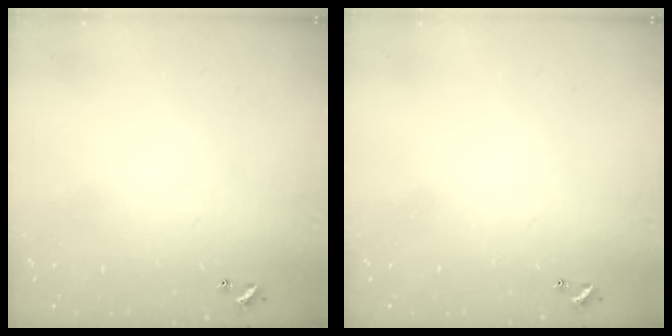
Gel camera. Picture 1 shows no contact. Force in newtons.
{"total": 0.0}